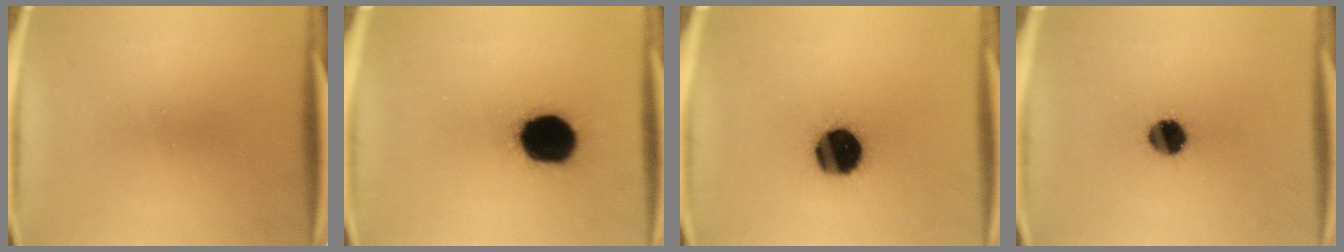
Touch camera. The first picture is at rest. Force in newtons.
{"total": 18.4}
{"total": 16.9}
{"total": 8.0}